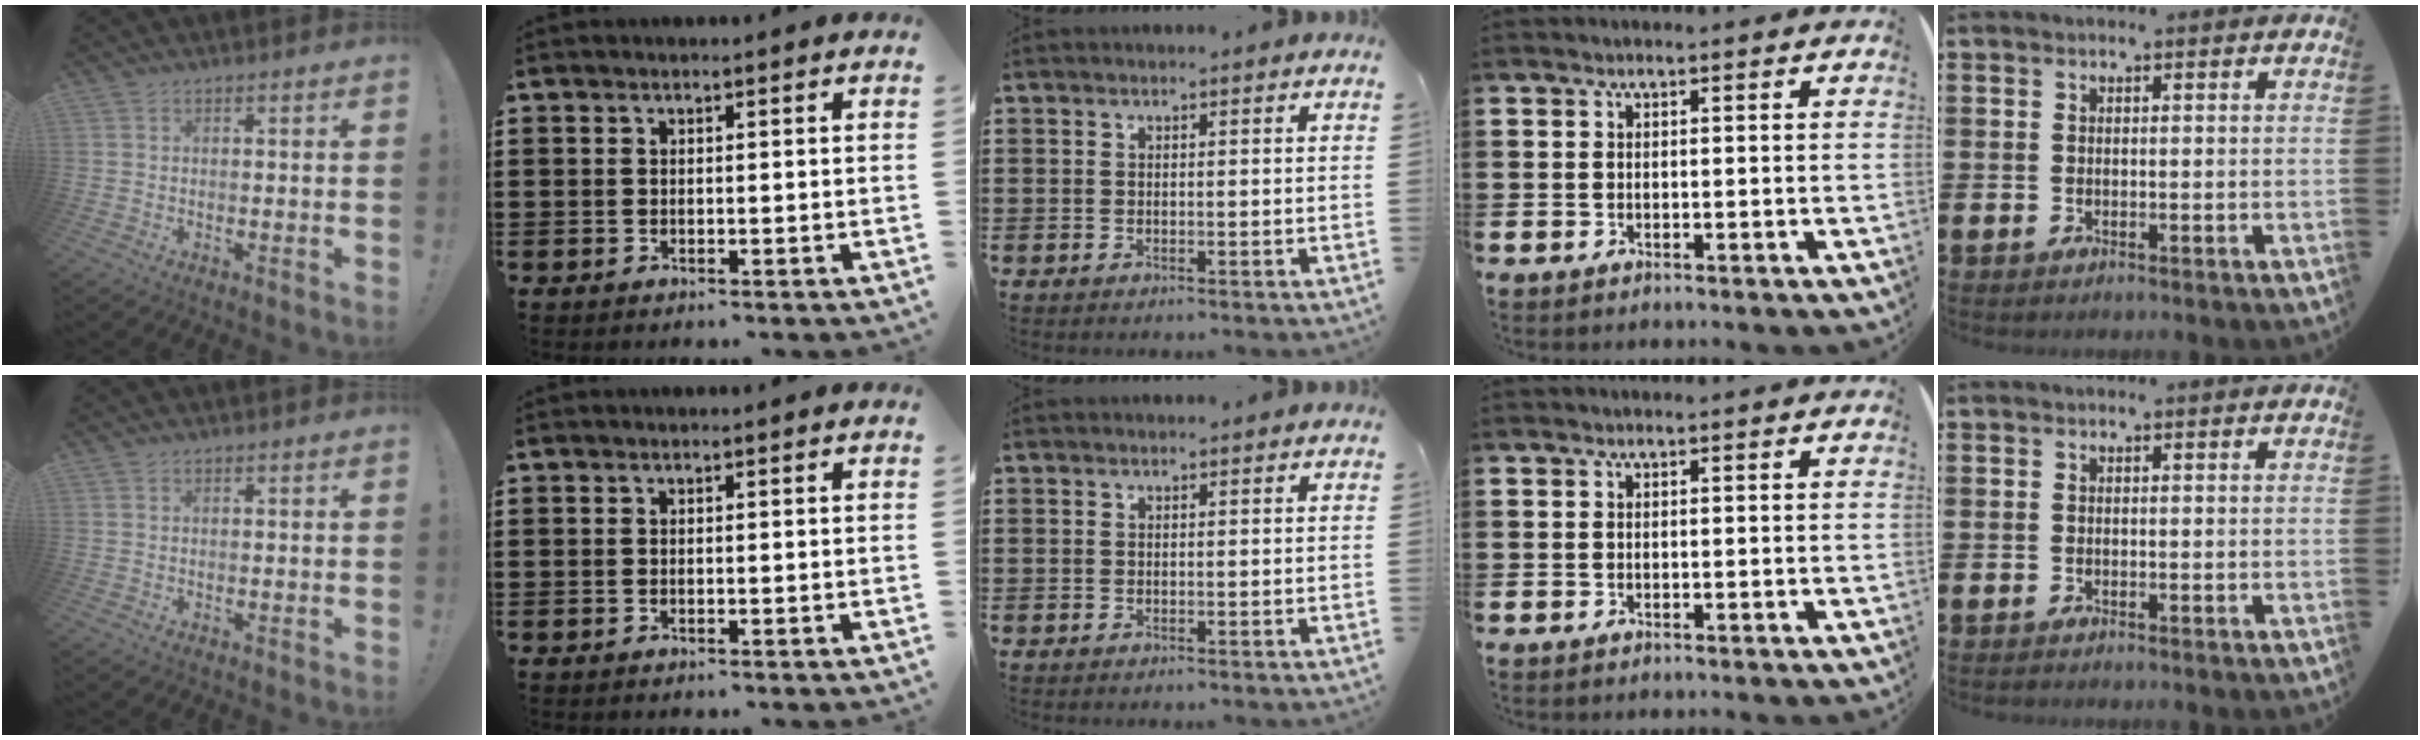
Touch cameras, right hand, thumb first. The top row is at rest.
{}